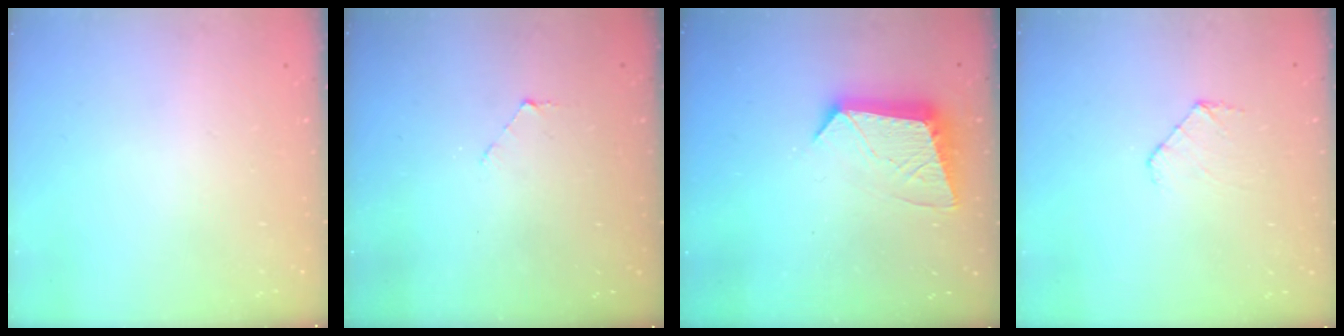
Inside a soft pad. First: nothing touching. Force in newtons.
{"total": 3.5, "press": 3.5, "slide": 0.3}
{"total": 11.5, "press": 11.5, "slide": 0.7}
{"total": 5.5, "press": 5.5, "slide": 0.5}